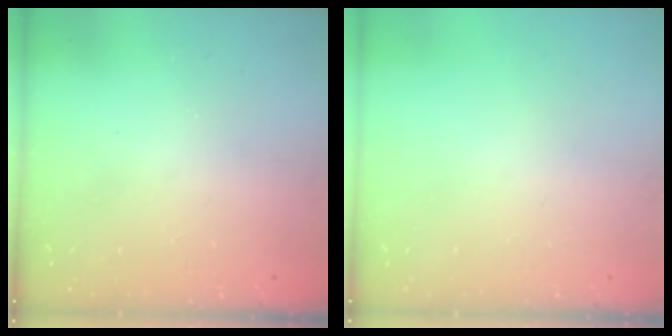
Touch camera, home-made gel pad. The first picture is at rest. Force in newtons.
{"total": 0.0}